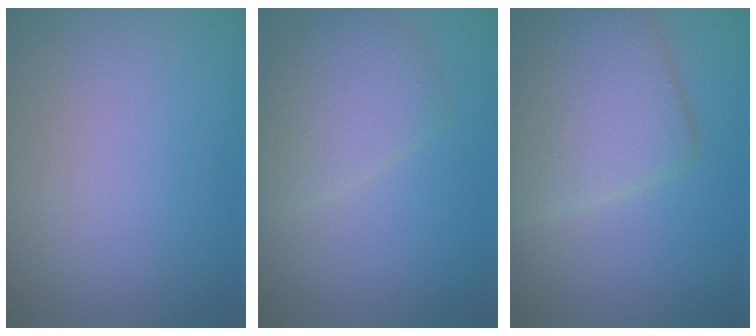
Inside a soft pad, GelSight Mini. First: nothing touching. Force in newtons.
{"total": 3.3, "press": 3.3, "slide": 0.0}
{"total": 6.5, "press": 6.5, "slide": 0.3}